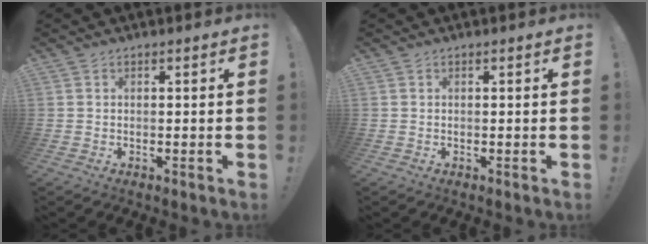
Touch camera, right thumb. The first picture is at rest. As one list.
[{"total": 0.0}]